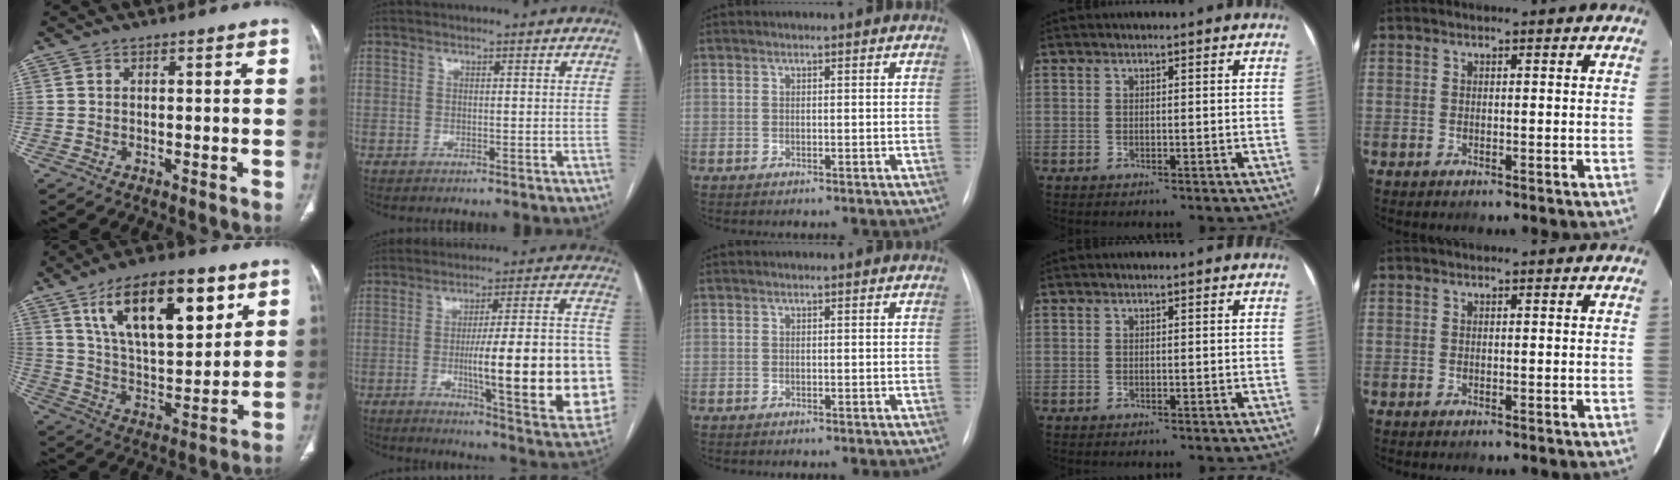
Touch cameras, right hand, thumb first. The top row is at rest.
{"thumb": {"total": 20.7, "force": [10.0, 8.7, 15.9], "torque": [-0.221, -0.042, 0.177]}, "index": {"total": 23.7, "force": [-3.8, 3.4, 23.2], "torque": [-0.254, 0.011, -0.042]}}